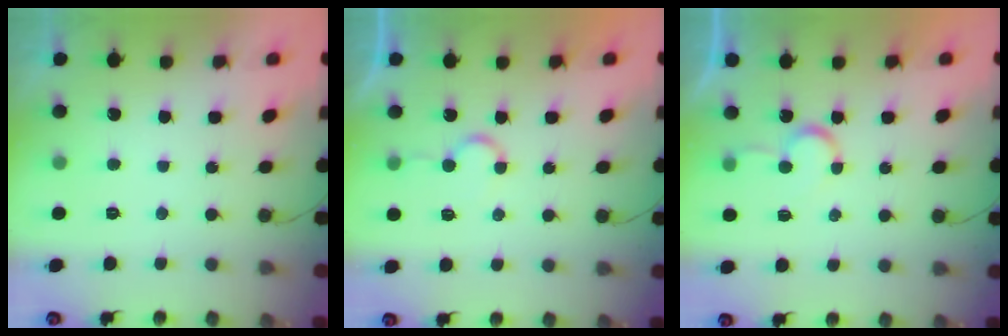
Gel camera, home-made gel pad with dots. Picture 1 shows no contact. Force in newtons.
{"total": 4.7, "press": 4.7, "slide": 0.3}
{"total": 6.3, "press": 6.2, "slide": 0.6}